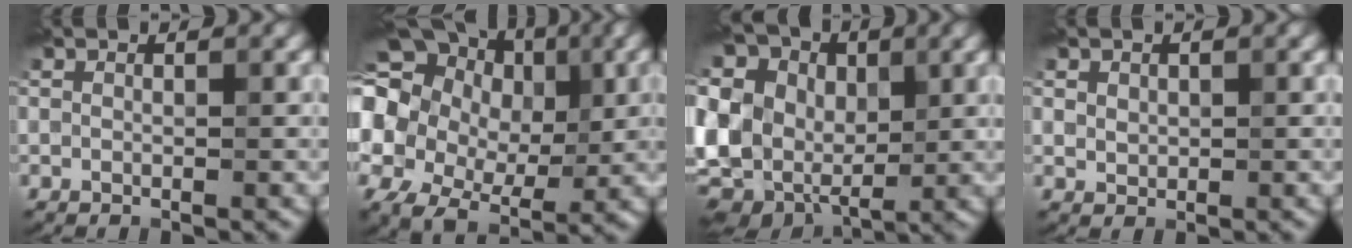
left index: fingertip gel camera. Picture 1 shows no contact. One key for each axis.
{"total": 20.2, "fx": 6.3, "fy": 16.2, "fz": 10.4, "tx": -0.226, "ty": 0.038, "tz": 0.080}
{"total": 18.0, "fx": 5.3, "fy": 13.3, "fz": 10.9, "tx": -0.261, "ty": 0.036, "tz": 0.087}
{"total": 2.1, "fx": 1.0, "fy": 1.6, "fz": 1.0, "tx": -0.023, "ty": 0.013, "tz": 0.020}